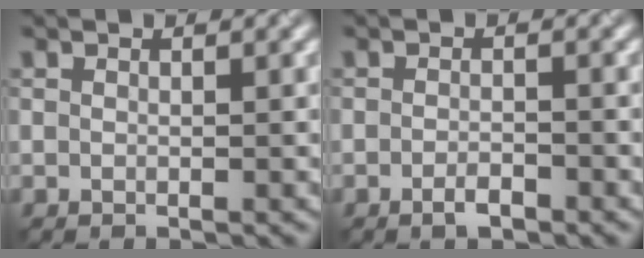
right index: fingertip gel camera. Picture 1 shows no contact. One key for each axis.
{"total": 1.4, "fx": -1.3, "fy": 0.1, "fz": 0.5, "tx": -0.011, "ty": 0.005, "tz": -0.017}